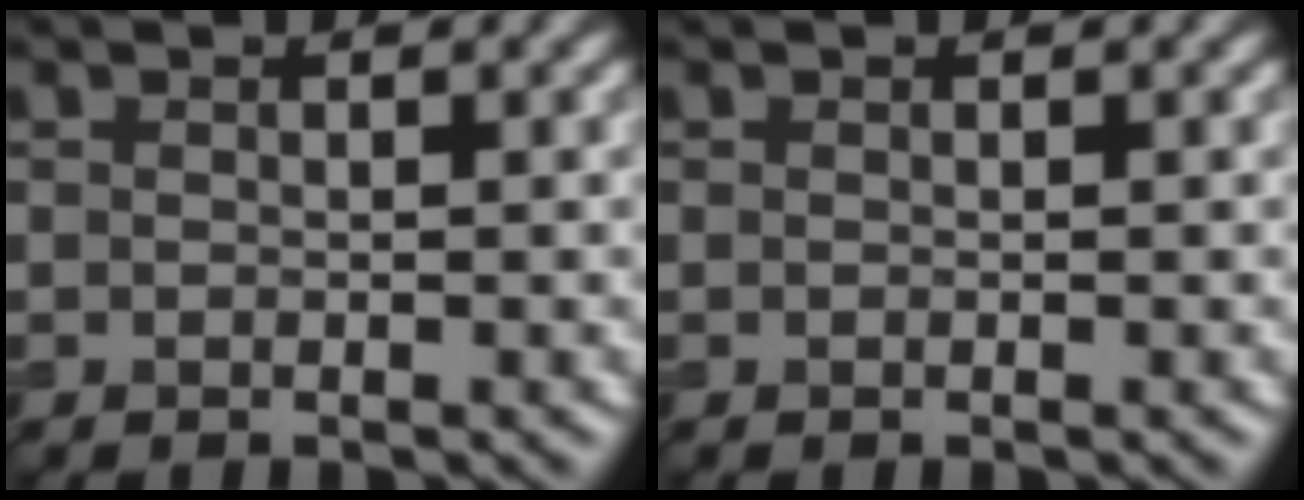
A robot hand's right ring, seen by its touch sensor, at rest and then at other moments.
{"total": 0.0}